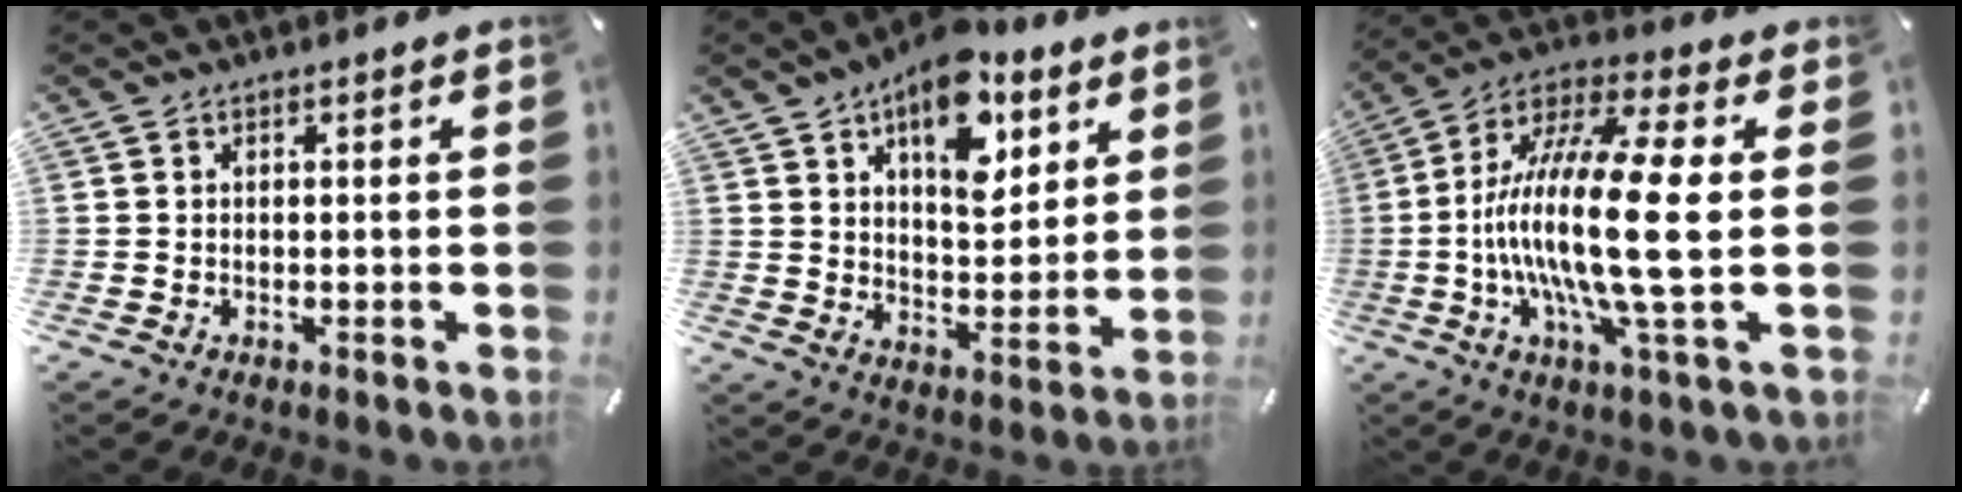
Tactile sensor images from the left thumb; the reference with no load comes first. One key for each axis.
{"total": 14.3, "fx": 8.2, "fy": 7.9, "fz": 8.5, "tx": -0.116, "ty": -0.039, "tz": 0.143}
{"total": 21.2, "fx": -1.4, "fy": 3.9, "fz": 20.8, "tx": -0.438, "ty": -0.017, "tz": -0.037}